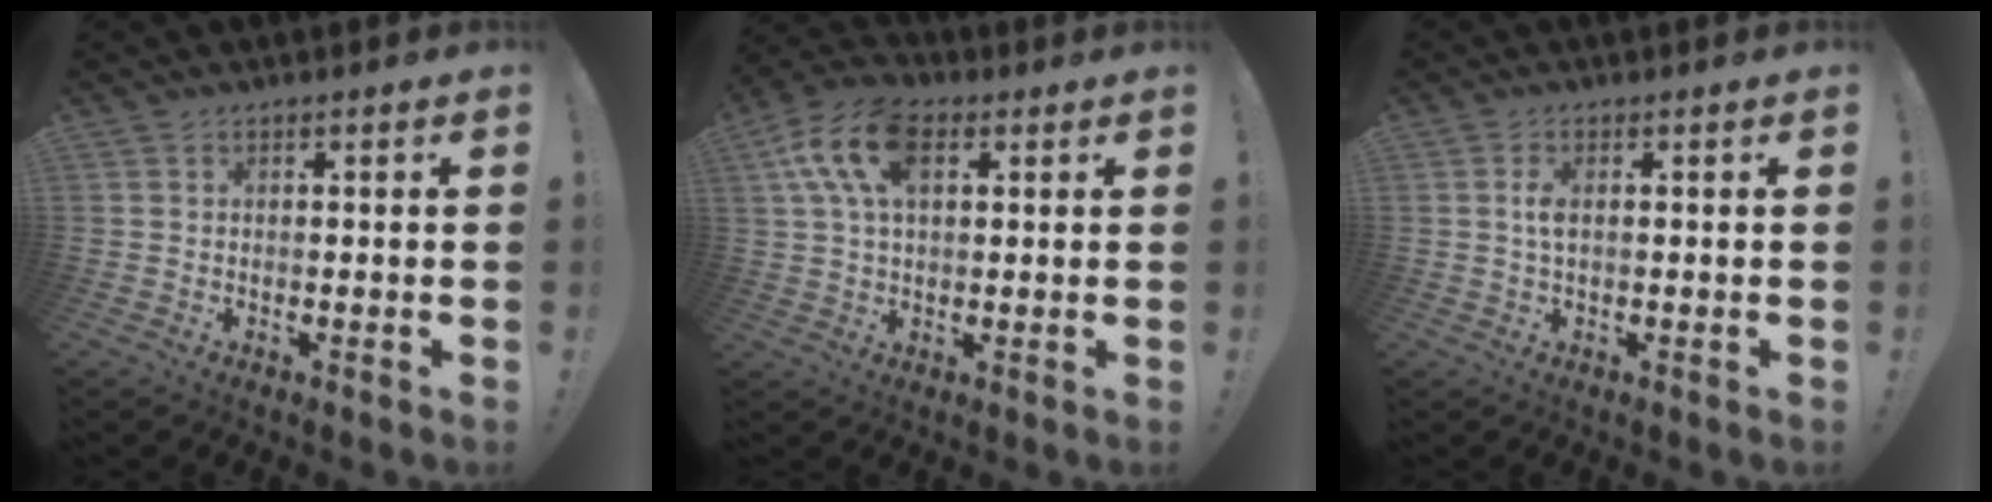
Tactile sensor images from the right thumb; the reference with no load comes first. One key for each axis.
{"total": 14.5, "fx": 4.8, "fy": 8.5, "fz": 10.7, "tx": -0.212, "ty": 0.002, "tz": 0.091}
{"total": 3.9, "fx": 0.9, "fy": 1.8, "fz": 3.3, "tx": -0.068, "ty": -0.002, "tz": 0.010}